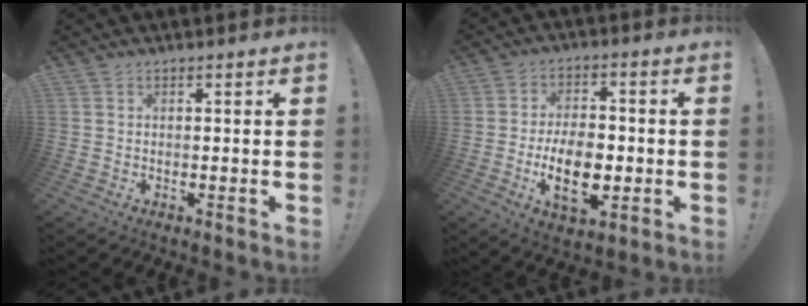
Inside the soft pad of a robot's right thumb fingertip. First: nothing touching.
{"total": 14.4, "force": [-3.5, 8.2, 11.4], "torque": [-0.196, 0.000, -0.063]}